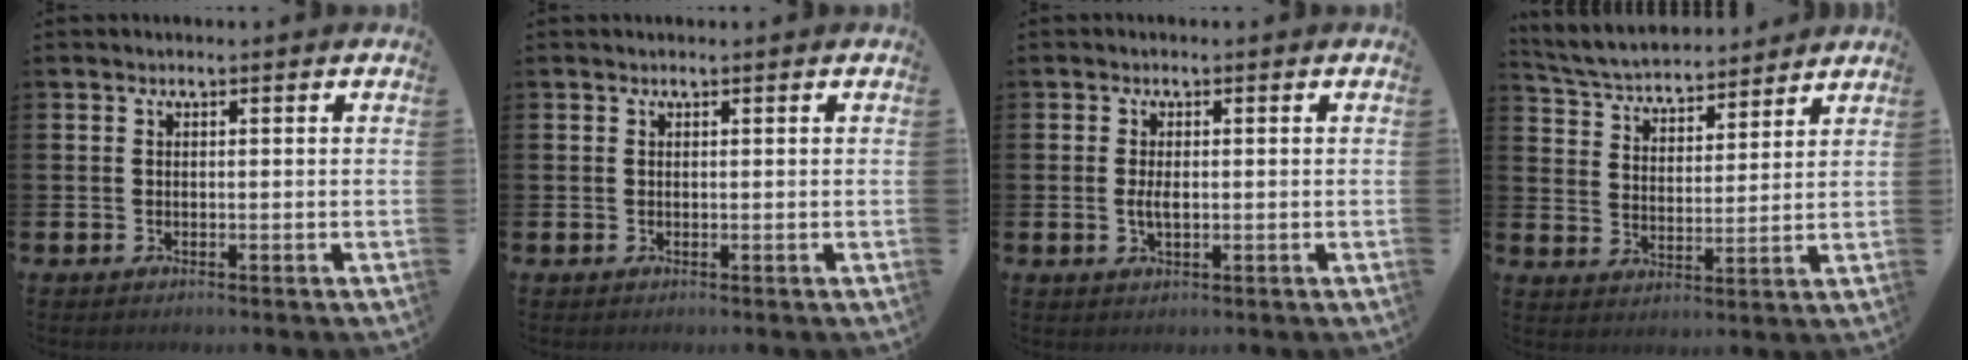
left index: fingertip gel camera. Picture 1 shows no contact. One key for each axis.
{"total": 0.0}
{"total": 2.0, "fx": -0.1, "fy": 0.8, "fz": 1.8, "tx": -0.026, "ty": -0.001, "tz": -0.004}
{"total": 5.1, "fx": 4.8, "fy": 1.3, "fz": 1.0, "tx": -0.047, "ty": -0.042, "tz": 0.078}